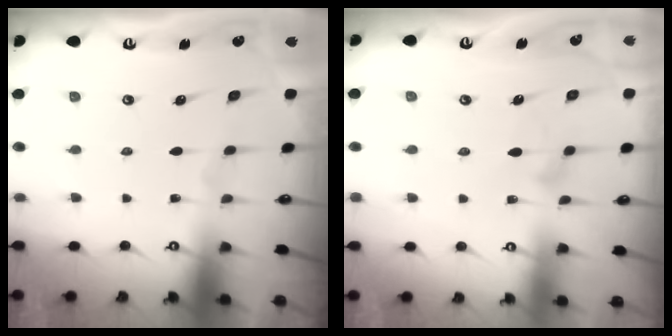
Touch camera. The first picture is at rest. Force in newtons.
{"total": 9.3, "press": 9.3, "slide": 0.4}